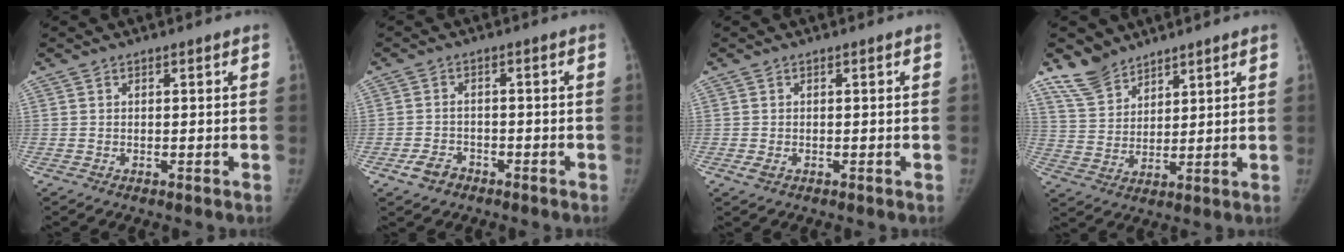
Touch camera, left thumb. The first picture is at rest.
{"total": 3.5, "force": [-2.1, 2.5, 1.4], "torque": [-0.023, 0.016, -0.034]}
{"total": 1.3, "force": [-0.2, 0.9, 0.8], "torque": [-0.022, -0.004, -0.004]}
{"total": 7.9, "force": [6.5, 3.9, 2.1], "torque": [-0.027, -0.033, 0.140]}